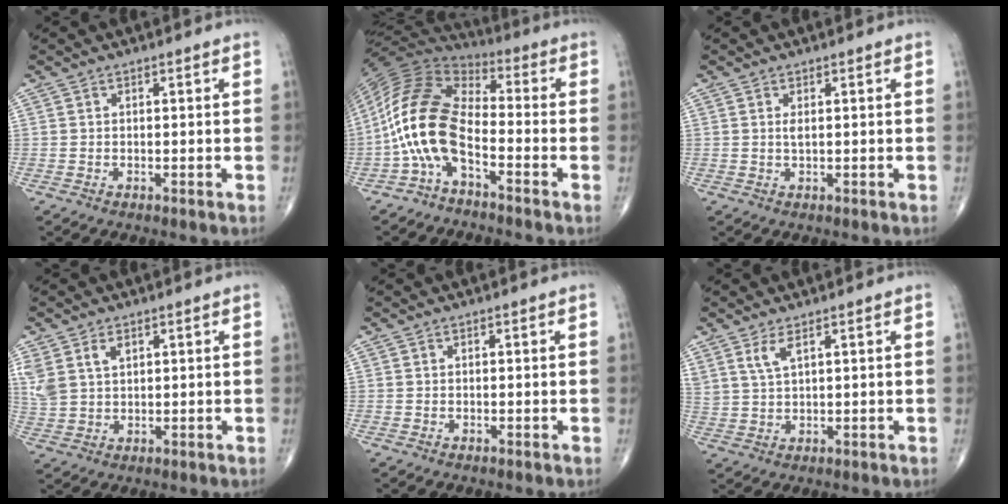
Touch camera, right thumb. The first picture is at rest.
{"total": 14.0, "force": [-4.6, 6.6, 11.4], "torque": [-0.240, 0.060, -0.102]}
{"total": 1.1, "force": [0.3, 0.3, 1.0], "torque": [-0.021, -0.002, 0.007]}
{"total": 6.7, "force": [3.0, 4.2, 4.3], "torque": [-0.095, 0.000, 0.070]}
{"total": 0.0}
{"total": 3.5, "force": [2.2, 1.0, 2.6], "torque": [-0.057, -0.012, 0.050]}